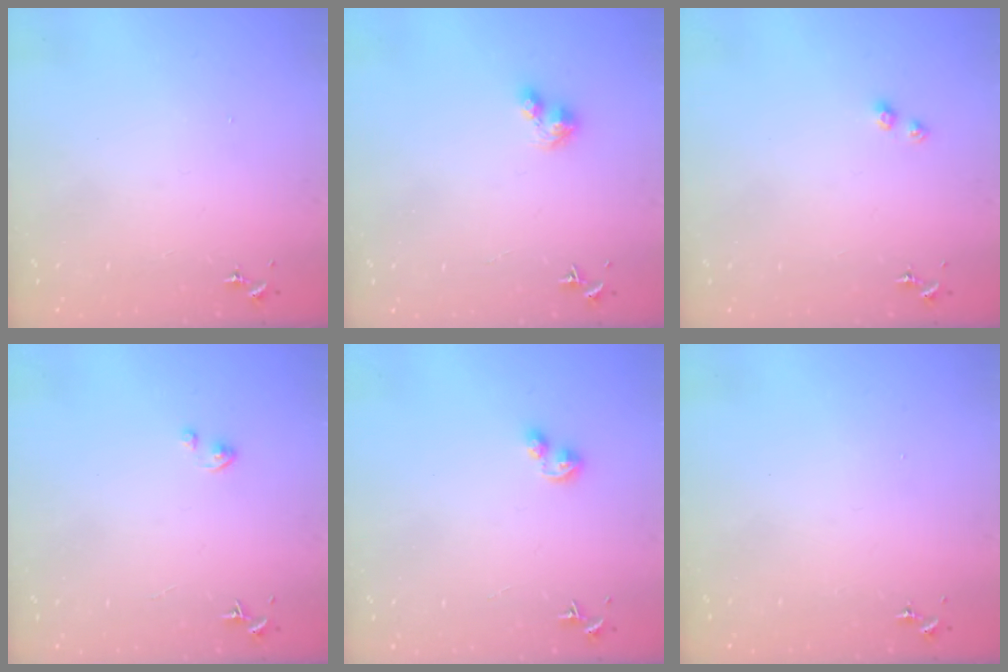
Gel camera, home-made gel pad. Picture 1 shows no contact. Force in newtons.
{"total": 4.4, "press": 4.4, "slide": 0.5}
{"total": 4.0, "press": 3.9, "slide": 0.6}
{"total": 0.9, "press": 0.8, "slide": 0.2}
{"total": 4.5, "press": 4.3, "slide": 1.1}
{"total": 0.0}